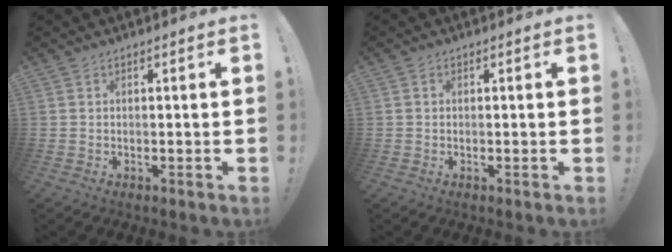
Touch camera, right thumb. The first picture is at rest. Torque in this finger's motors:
{"motor_torque": [-0.34, -0.04, -0.32, 0.13, 0.00]}